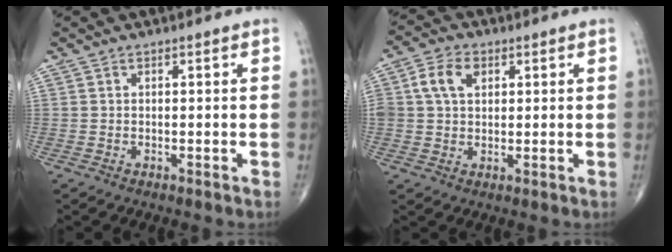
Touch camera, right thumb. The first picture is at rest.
{"total": 6.7, "force": [2.0, 4.7, 4.4], "torque": [-0.078, 0.010, 0.034]}